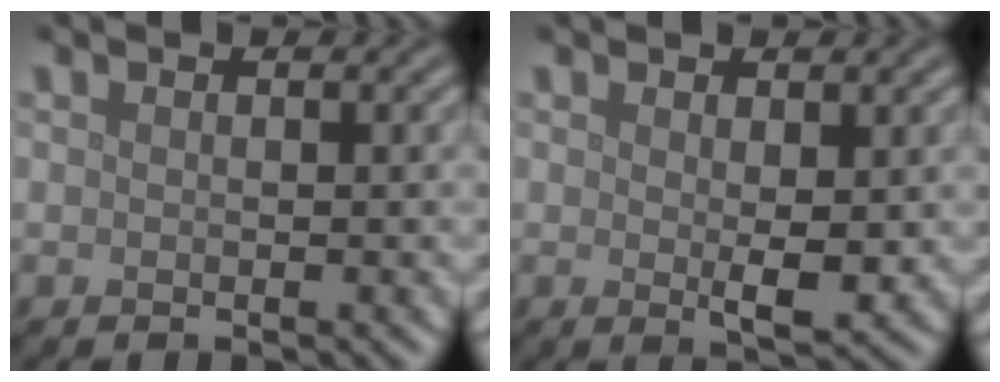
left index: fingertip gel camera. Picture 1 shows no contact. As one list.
[{"total": 2.2, "force": [0.2, 0.7, 2.0], "torque": [-0.034, -0.009, 0.008]}]